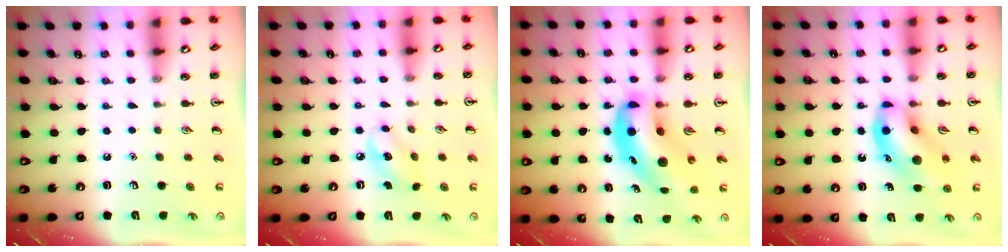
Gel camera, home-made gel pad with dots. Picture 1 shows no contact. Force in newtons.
{"total": 5.4, "press": 5.3, "slide": 0.8}
{"total": 12.7, "press": 12.1, "slide": 3.8}
{"total": 13.6, "press": 13.3, "slide": 3.1}